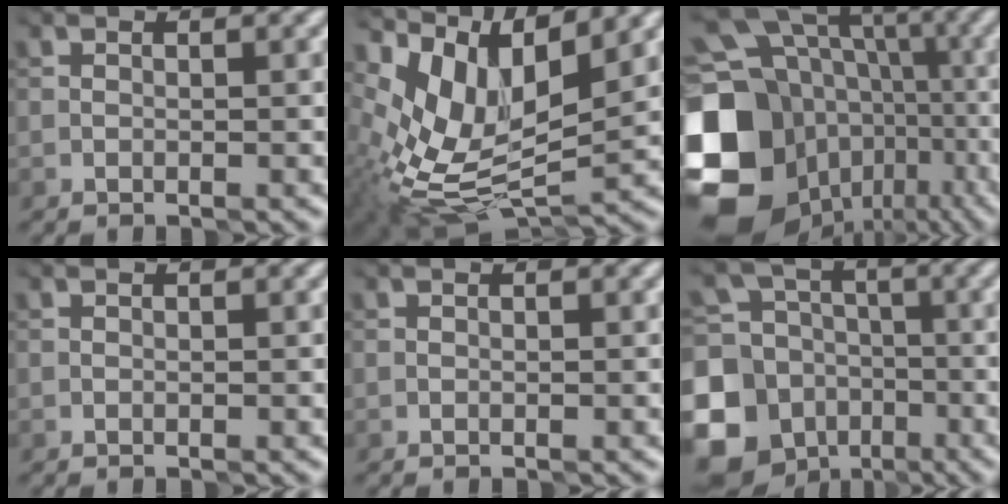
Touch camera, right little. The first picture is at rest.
{"total": 9.9, "force": [3.6, 5.4, 7.4], "torque": [-0.159, -0.013, 0.073]}
{"total": 21.4, "force": [-4.4, 18.0, 10.8], "torque": [-0.230, -0.026, -0.064]}
{"total": 0.0}
{"total": 0.0}
{"total": 12.9, "force": [-5.7, 10.9, 3.8], "torque": [-0.100, -0.040, -0.115]}